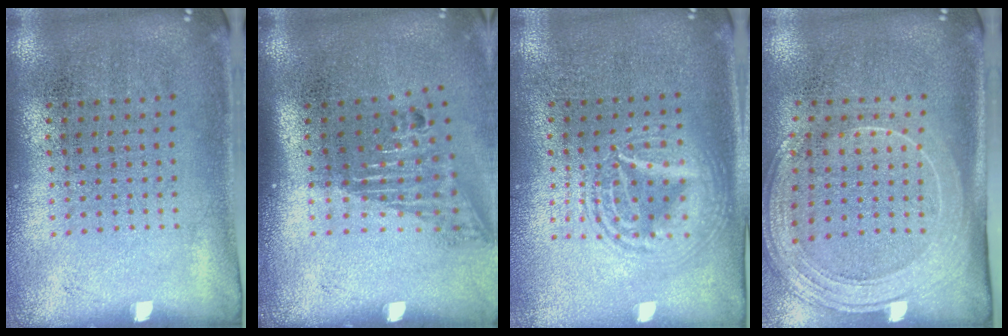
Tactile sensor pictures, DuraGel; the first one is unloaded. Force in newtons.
{"total": 1.6, "press": 1.2, "slide": 1.1}
{"total": 2.6, "press": 2.6, "slide": 0.3}
{"total": 2.0, "press": 1.8, "slide": 1.0}